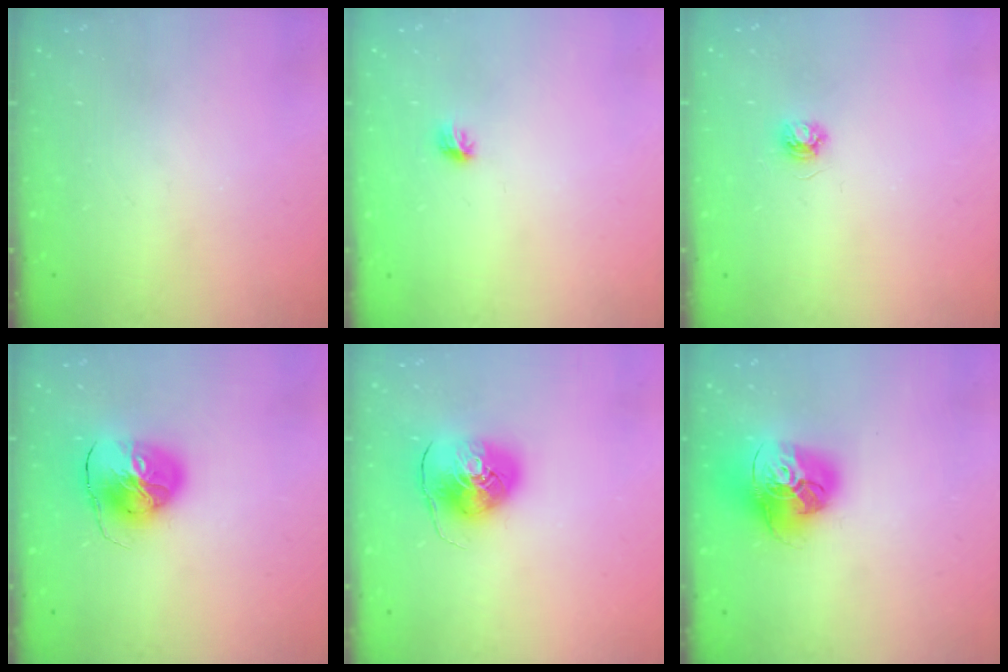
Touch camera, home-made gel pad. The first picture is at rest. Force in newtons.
{"total": 4.2, "press": 4.1, "slide": 1.0}
{"total": 3.4, "press": 3.4, "slide": 0.4}
{"total": 11.3, "press": 11.2, "slide": 1.4}
{"total": 9.7, "press": 9.6, "slide": 1.3}
{"total": 18.3, "press": 18.2, "slide": 2.1}